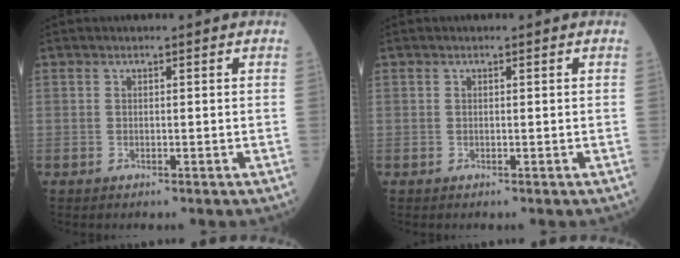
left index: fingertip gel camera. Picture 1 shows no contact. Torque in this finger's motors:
{"motor_torque": [0.02, 0.01, 0.00, 0.00]}